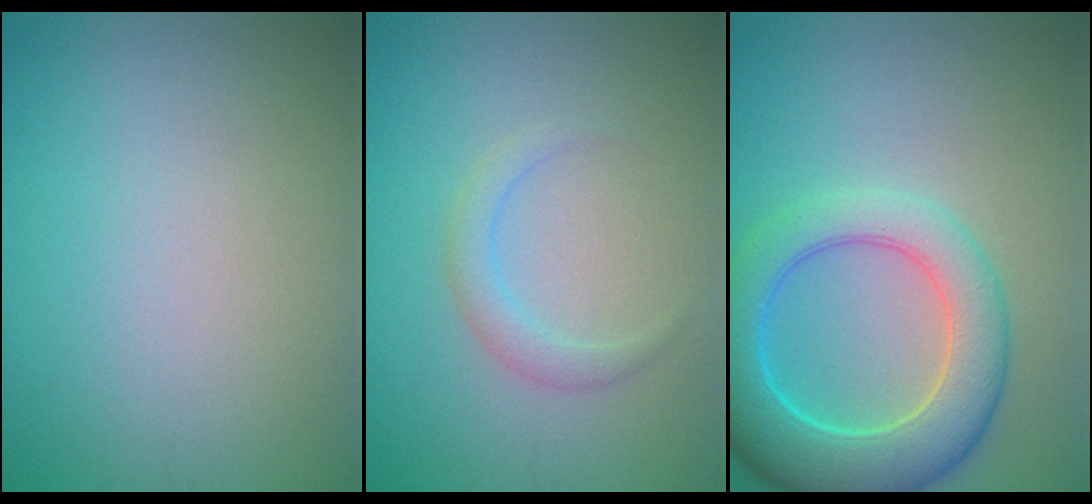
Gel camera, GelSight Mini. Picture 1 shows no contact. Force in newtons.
{"total": 1.7, "press": 1.7, "slide": 0.1}
{"total": 7.8, "press": 7.8, "slide": 0.4}